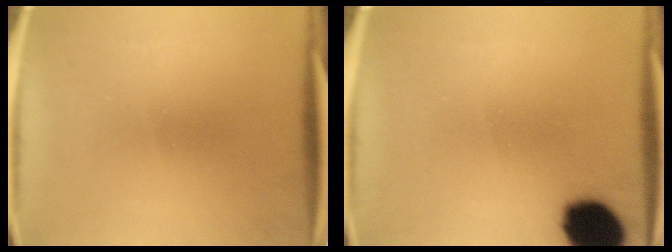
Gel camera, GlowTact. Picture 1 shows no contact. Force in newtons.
{"total": 13.5}